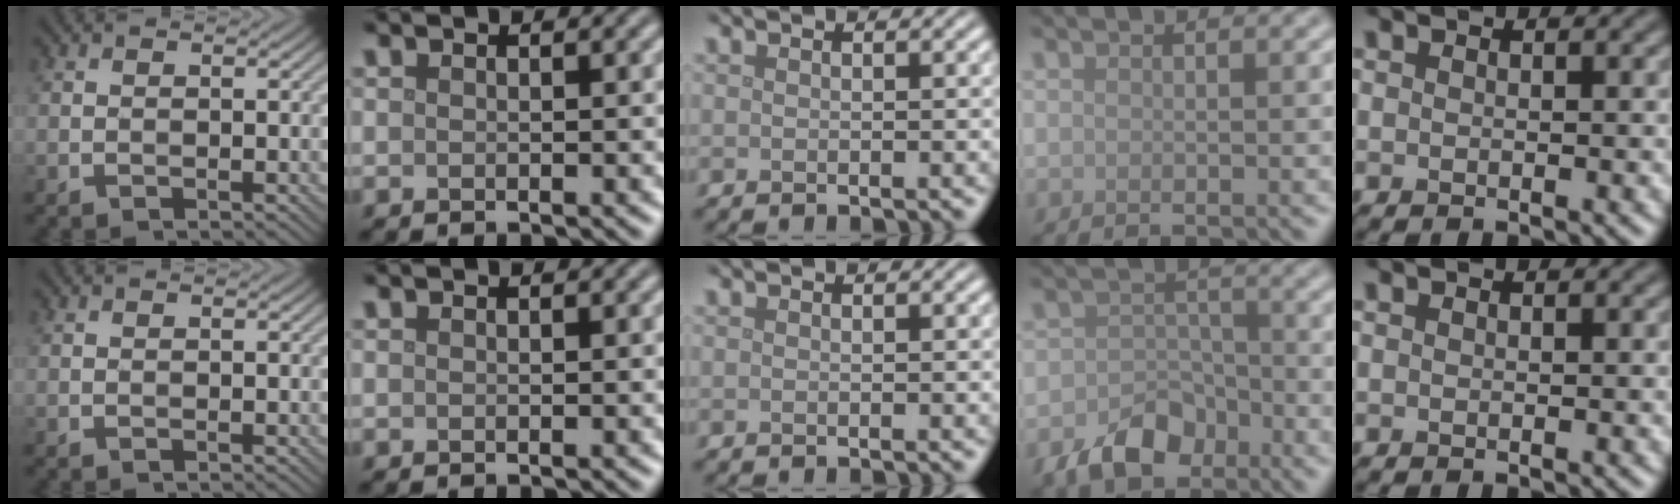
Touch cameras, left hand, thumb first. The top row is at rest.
{"ring": {"total": 4.8, "force": [-3.0, 3.0, 2.1], "torque": [-0.032, -0.004, -0.054]}}